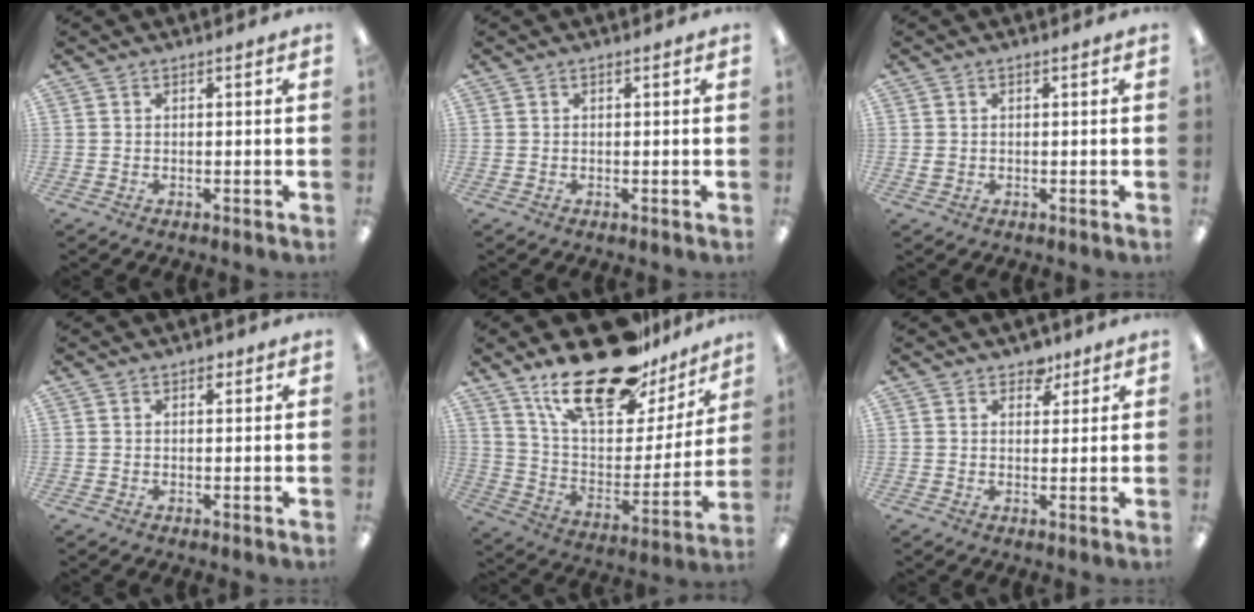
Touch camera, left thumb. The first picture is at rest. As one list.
[{"total": 0.0}, {"total": 1.0, "force": [0.0, 0.8, 0.6], "torque": [-0.011, 0.004, -0.001]}, {"total": 1.3, "force": [0.7, 0.8, 0.8], "torque": [0.000, -0.004, 0.009]}, {"total": 26.0, "force": [18.9, 10.5, 14.4], "torque": [-0.229, -0.117, 0.325]}, {"total": 4.0, "force": [2.9, 2.5, 1.1], "torque": [0.003, -0.012, 0.047]}]